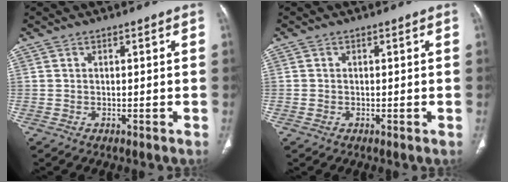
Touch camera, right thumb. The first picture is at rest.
{"total": 0.6, "force": [-0.2, 0.5, 0.3], "torque": [-0.006, 0.000, -0.003]}